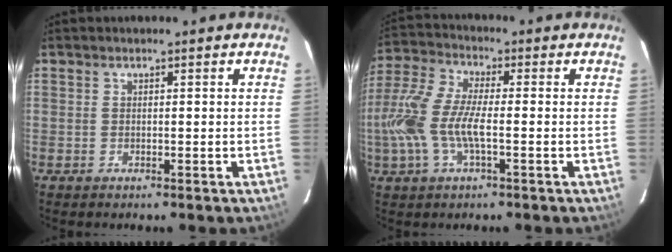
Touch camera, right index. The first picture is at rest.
{"total": 13.0, "force": [-2.4, 4.2, 12.0], "torque": [-0.264, -0.001, -0.051]}